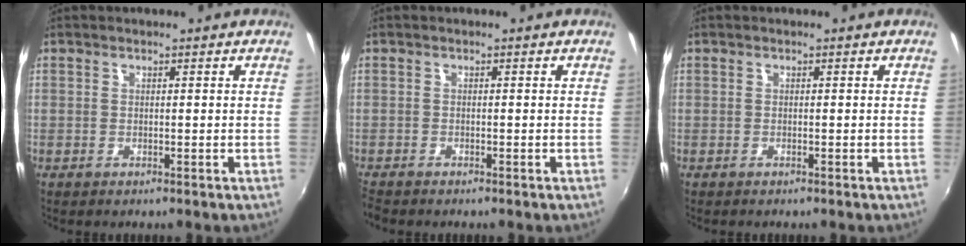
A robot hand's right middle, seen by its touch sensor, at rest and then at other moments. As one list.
[{"total": 1.7, "force": [-1.7, 0.3, 0.4], "torque": [-0.012, -0.013, -0.035]}, {"total": 0.0}]